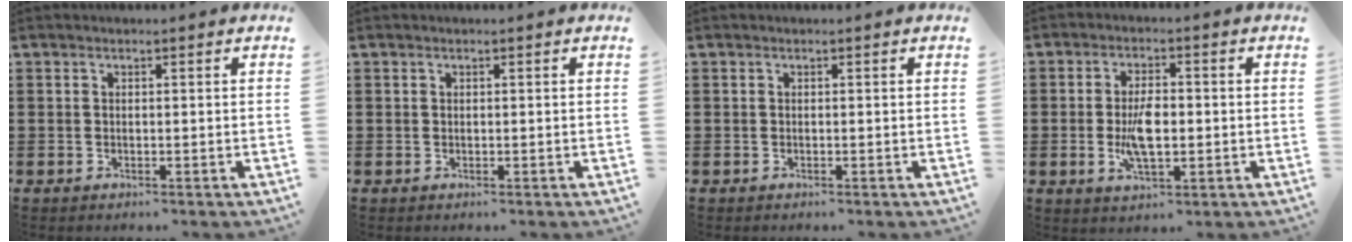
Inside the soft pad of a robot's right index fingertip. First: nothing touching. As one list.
[{"total": 0.0}, {"total": 0.0}, {"total": 6.0, "force": [-0.6, 2.6, 5.4], "torque": [-0.117, -0.003, -0.016]}]